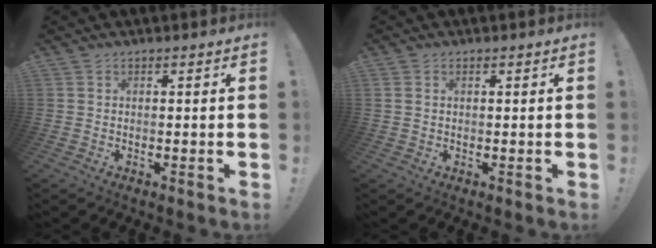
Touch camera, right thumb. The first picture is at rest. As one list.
[{"total": 0.9, "force": [0.5, 0.5, 0.5], "torque": [-0.018, 0.005, 0.010]}]